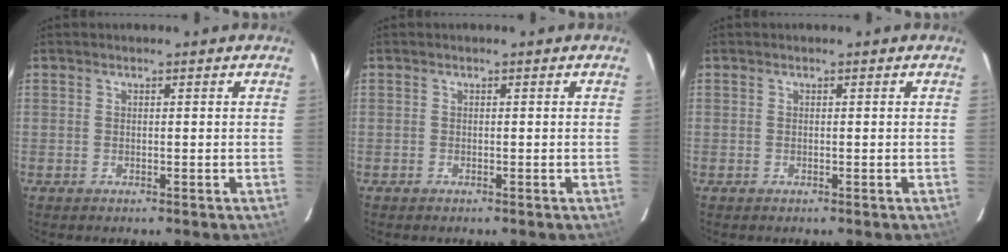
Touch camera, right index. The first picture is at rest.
{"total": 0.0}
{"total": 0.0}